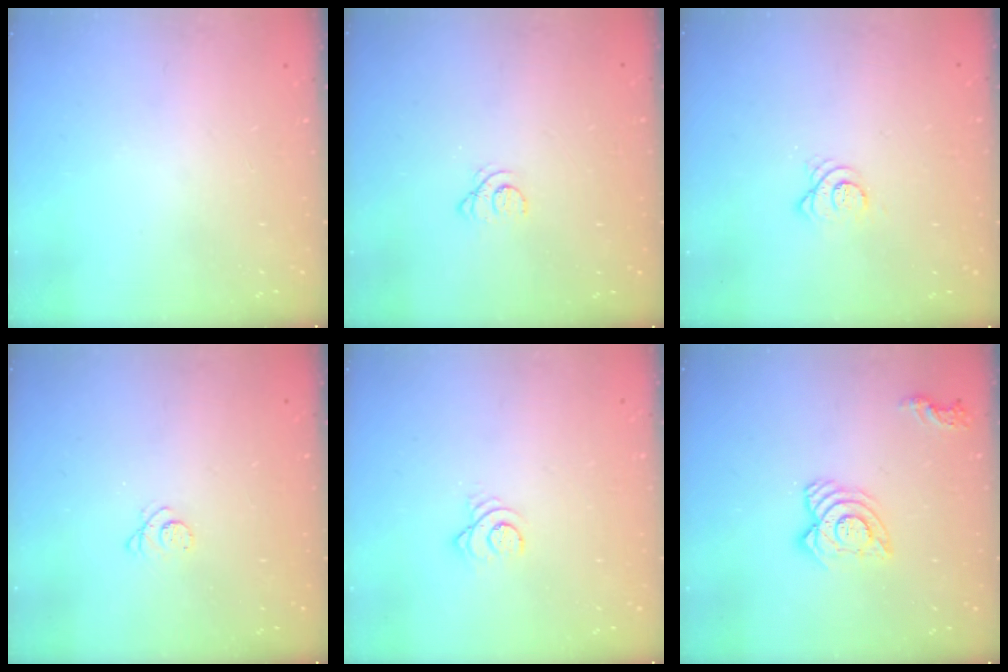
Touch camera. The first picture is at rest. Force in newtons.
{"total": 1.7, "press": 1.6, "slide": 0.1}
{"total": 3.7, "press": 3.7, "slide": 0.1}
{"total": 2.6, "press": 2.6, "slide": 0.3}
{"total": 3.0, "press": 2.9, "slide": 0.4}
{"total": 11.0, "press": 10.9, "slide": 1.0}